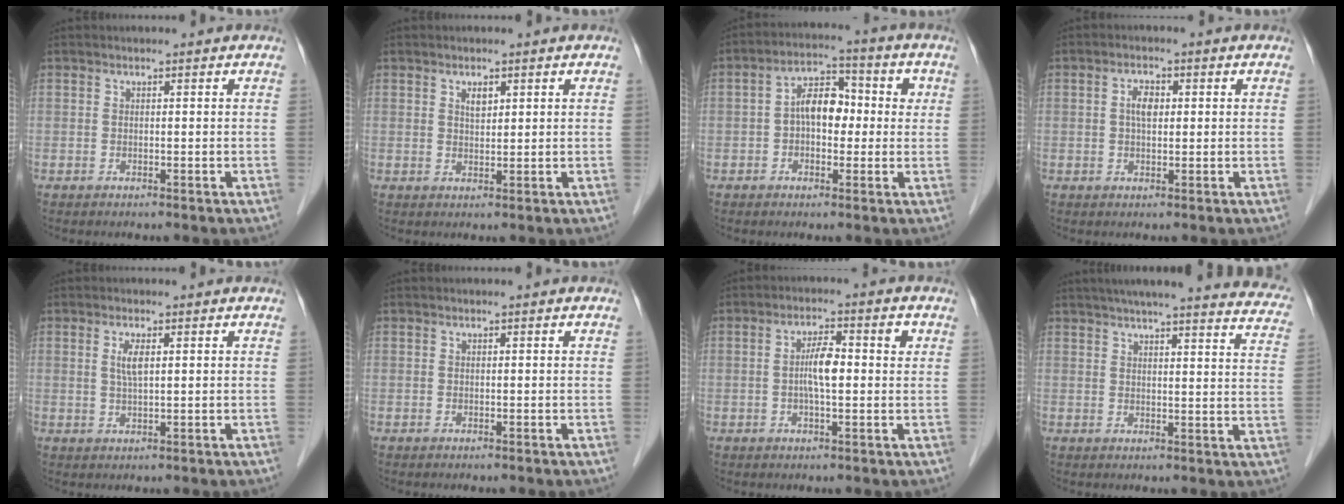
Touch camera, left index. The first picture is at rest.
{"total": 1.7, "force": [1.0, 0.8, 1.2], "torque": [-0.022, 0.003, 0.019]}
{"total": 7.6, "force": [0.2, 4.6, 6.1], "torque": [-0.100, 0.042, -0.002]}
{"total": 2.7, "force": [0.5, 1.3, 2.3], "torque": [-0.046, 0.008, 0.008]}
{"total": 2.5, "force": [0.7, 0.4, 2.4], "torque": [-0.054, 0.000, 0.015]}
{"total": 0.0}
{"total": 5.5, "force": [0.4, 1.4, 5.3], "torque": [-0.103, 0.021, 0.003]}
{"total": 25.3, "force": [22.8, 2.1, 10.8], "torque": [-0.149, -0.041, 0.258]}